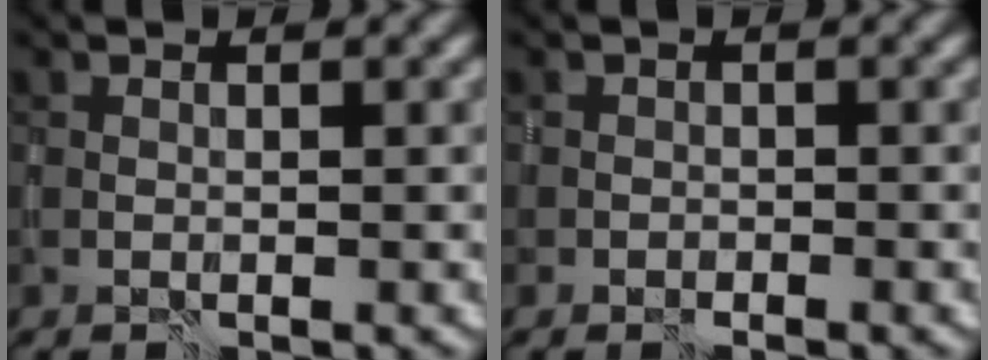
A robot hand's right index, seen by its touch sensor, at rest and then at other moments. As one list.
[{"total": 1.1, "force": [-0.3, 1.1, 0.0], "torque": [0.001, -0.002, -0.007]}]